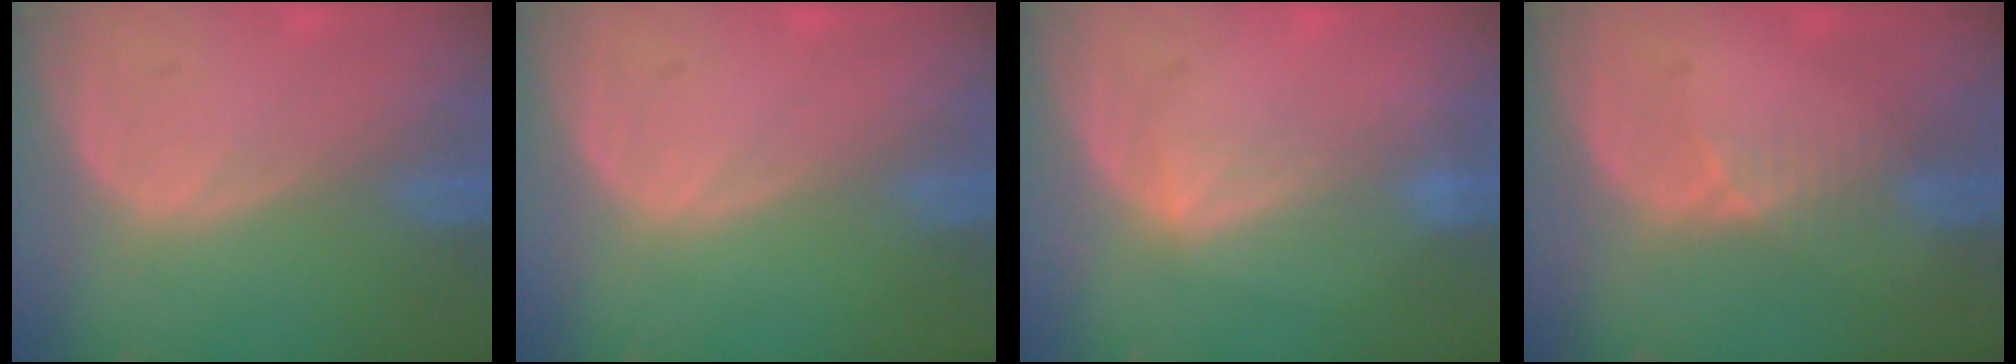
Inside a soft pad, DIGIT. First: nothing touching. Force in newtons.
{"total": 0.0}
{"total": 2.7, "press": 2.7, "slide": 0.4}
{"total": 2.3, "press": 1.8, "slide": 1.4}